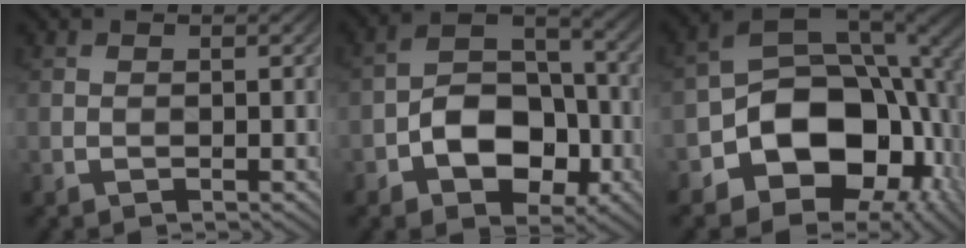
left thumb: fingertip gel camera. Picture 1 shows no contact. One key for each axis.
{"total": 9.7, "fx": -3.5, "fy": 6.3, "fz": 6.5, "tx": -0.105, "ty": 0.003, "tz": -0.070}
{"total": 16.2, "fx": -4.5, "fy": 11.7, "fz": 10.3, "tx": -0.173, "ty": -0.031, "tz": -0.075}